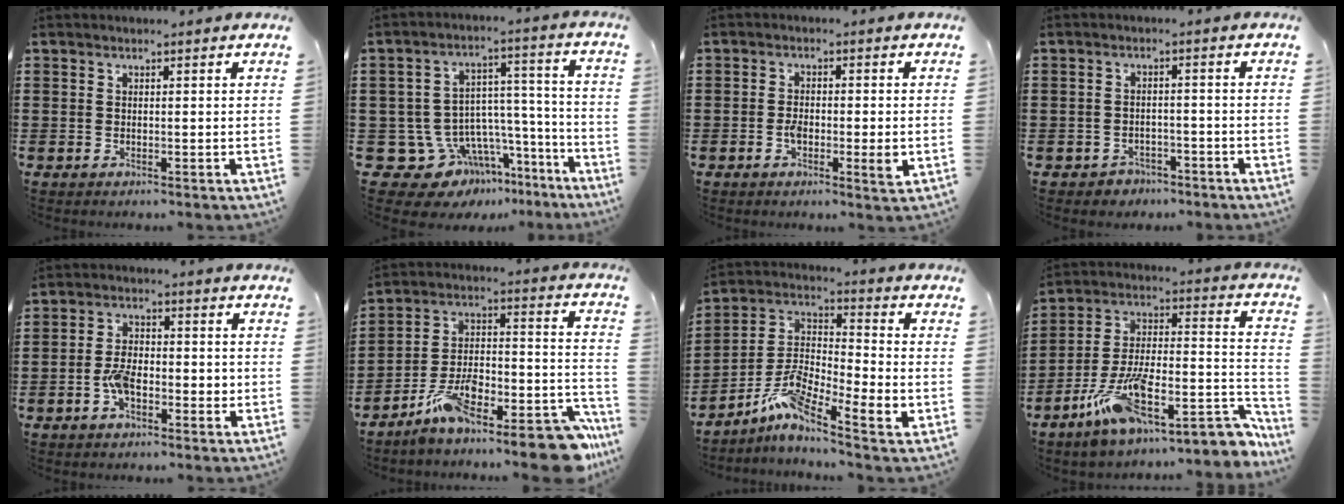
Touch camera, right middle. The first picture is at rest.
{"total": 10.3, "force": [-6.8, 7.4, 2.3], "torque": [-0.071, 0.003, -0.112]}
{"total": 3.5, "force": [-1.0, 1.2, 3.1], "torque": [-0.059, 0.000, -0.019]}
{"total": 2.2, "force": [-2.0, 0.8, -0.1], "torque": [-0.008, 0.000, -0.044]}
{"total": 5.0, "force": [-1.6, 2.7, 3.8], "torque": [-0.073, 0.009, -0.031]}
{"total": 12.8, "force": [-10.7, 2.4, 6.5], "torque": [-0.095, 0.025, -0.199]}
{"total": 8.0, "force": [-4.8, 2.0, 6.0], "torque": [-0.145, -0.022, -0.102]}
{"total": 13.1, "force": [-8.7, 3.7, 9.0], "torque": [-0.167, -0.002, -0.155]}